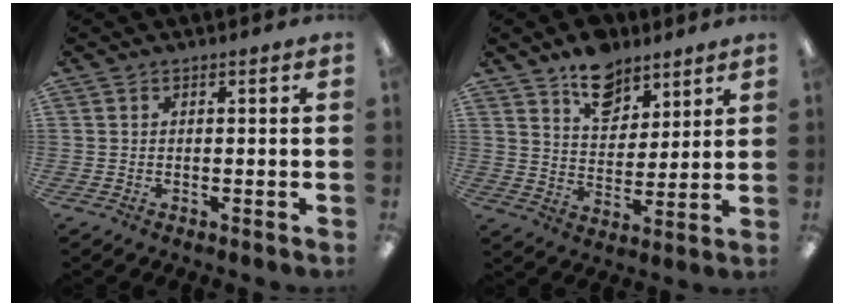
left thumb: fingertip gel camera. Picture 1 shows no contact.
{"total": 10.8, "force": [8.0, 6.4, 3.4], "torque": [-0.042, -0.048, 0.147]}